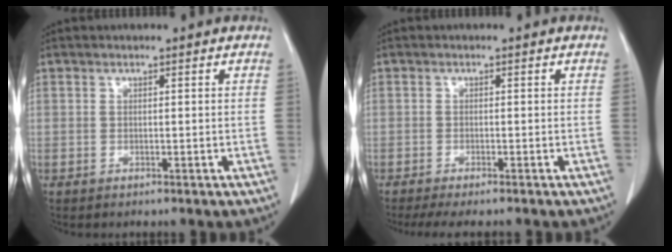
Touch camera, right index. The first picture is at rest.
{"total": 5.9, "force": [-5.0, 0.6, 3.1], "torque": [-0.040, -0.014, -0.076]}